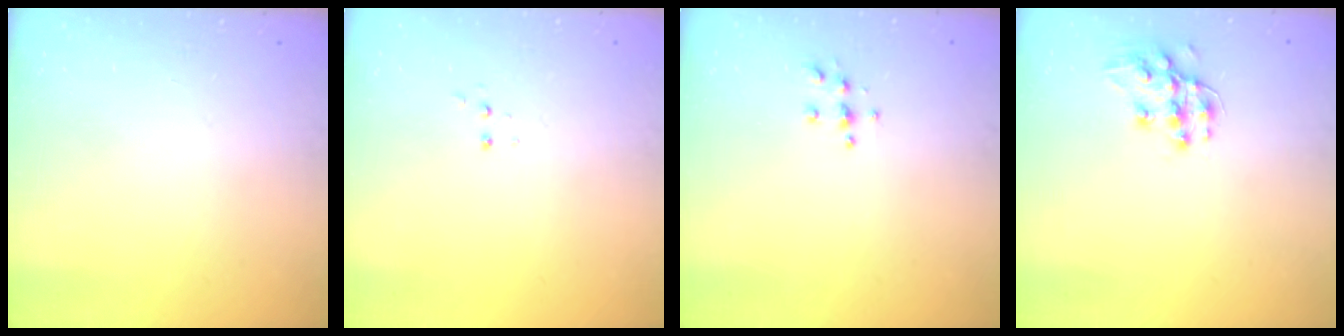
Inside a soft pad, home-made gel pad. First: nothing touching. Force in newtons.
{"total": 2.8, "press": 2.8, "slide": 0.5}
{"total": 4.9, "press": 4.9, "slide": 0.5}
{"total": 11.3, "press": 11.3, "slide": 0.2}